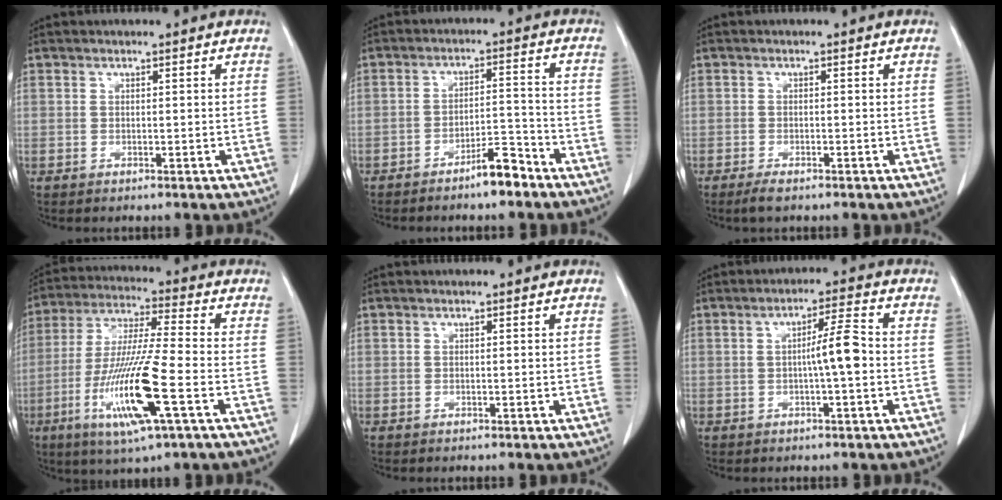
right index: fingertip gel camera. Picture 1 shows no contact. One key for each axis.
{"total": 5.4, "fx": -4.3, "fy": 0.9, "fz": 3.3, "tx": -0.048, "ty": 0.004, "tz": -0.073}
{"total": 2.0, "fx": -1.5, "fy": 0.4, "fz": 1.2, "tx": -0.030, "ty": -0.006, "tz": -0.026}
{"total": 15.8, "fx": -5.5, "fy": 0.6, "fz": 14.8, "tx": -0.302, "ty": -0.023, "tz": -0.102}
{"total": 0.0}
{"total": 5.1, "fx": -0.5, "fy": 0.1, "fz": 5.1, "tx": -0.080, "ty": 0.010, "tz": -0.009}